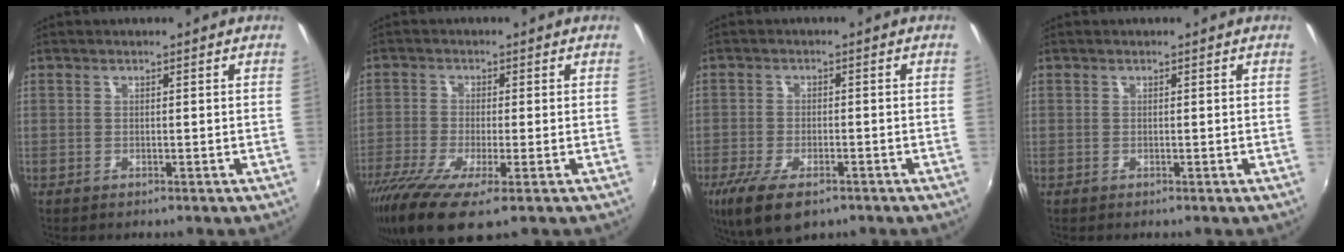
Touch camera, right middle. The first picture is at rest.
{"total": 11.7, "force": [-7.1, 2.5, 9.0], "torque": [-0.201, -0.053, -0.132]}
{"total": 10.6, "force": [-6.6, 4.3, 7.1], "torque": [-0.162, -0.040, -0.113]}
{"total": 0.0}